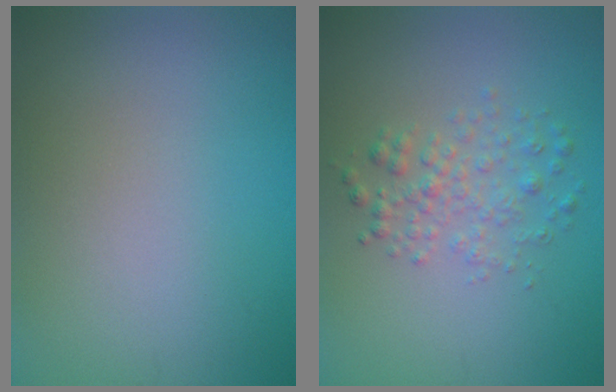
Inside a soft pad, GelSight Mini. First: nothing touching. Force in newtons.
{"total": 2.5, "press": 2.5, "slide": 0.0}